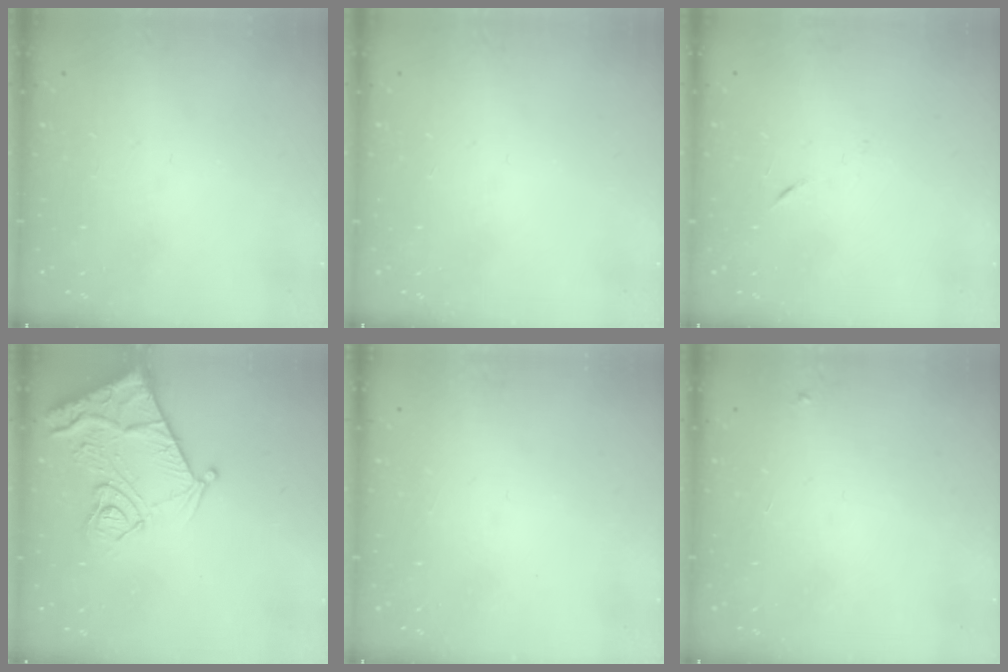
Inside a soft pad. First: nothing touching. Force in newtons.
{"total": 0.0}
{"total": 4.0, "press": 3.9, "slide": 0.8}
{"total": 13.7, "press": 13.7, "slide": 1.4}
{"total": 1.5, "press": 1.5, "slide": 0.1}
{"total": 2.7, "press": 2.7, "slide": 0.2}